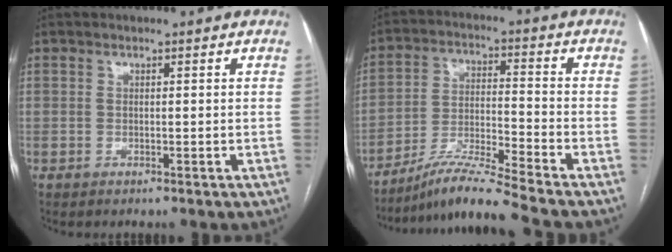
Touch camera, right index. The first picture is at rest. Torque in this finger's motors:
{"motor_torque": [-0.65, -0.60, 0.10, 0.01]}